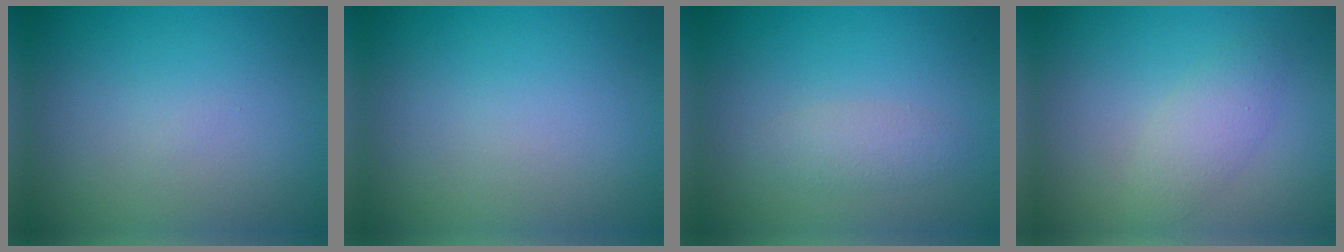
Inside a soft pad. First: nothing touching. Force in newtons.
{"total": 0.0}
{"total": 1.6, "press": 1.6, "slide": 0.2}
{"total": 2.3, "press": 2.3, "slide": 0.2}